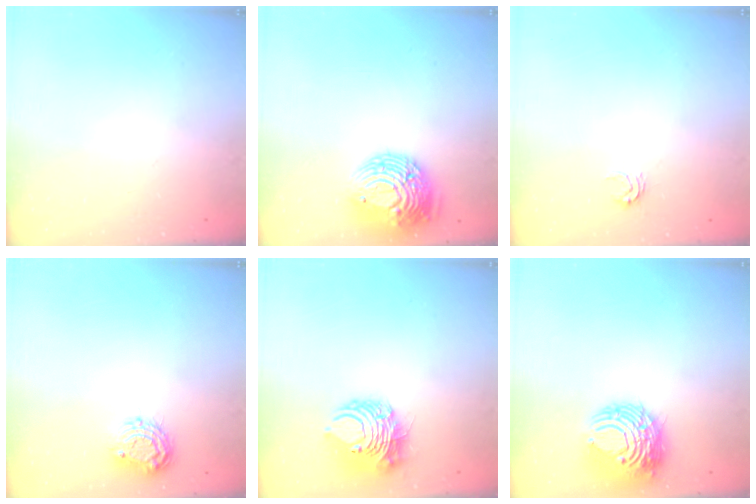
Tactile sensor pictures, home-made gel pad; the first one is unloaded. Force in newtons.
{"total": 13.9, "press": 13.8, "slide": 1.0}
{"total": 3.1, "press": 3.1, "slide": 0.4}
{"total": 8.6, "press": 8.5, "slide": 0.9}
{"total": 9.5, "press": 9.4, "slide": 1.5}
{"total": 12.7, "press": 12.6, "slide": 1.6}